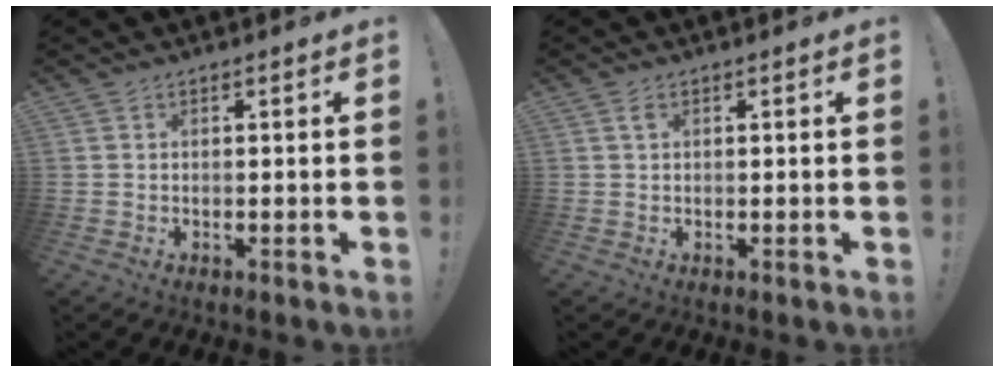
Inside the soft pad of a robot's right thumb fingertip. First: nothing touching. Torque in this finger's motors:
{"motor_torque": [-0.12, 0.04, 0.35, -0.27, 0.05]}